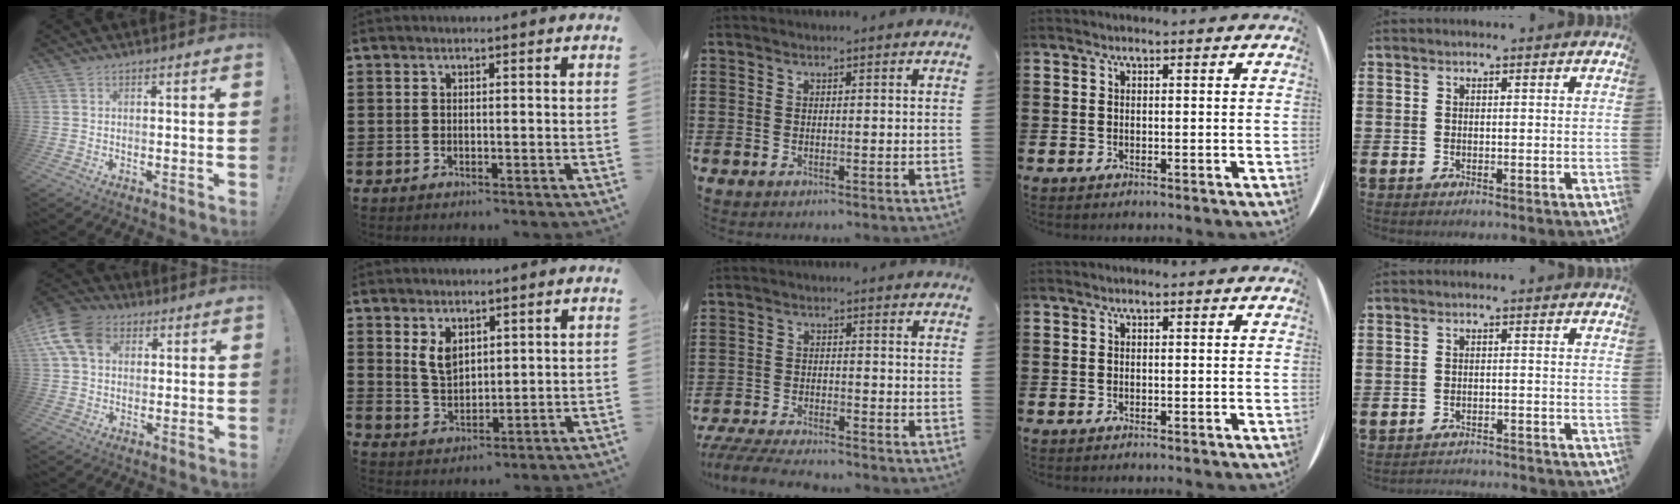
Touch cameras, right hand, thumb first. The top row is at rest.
{"thumb": {"total": 12.9, "force": [4.6, 9.2, 7.8], "torque": [-0.158, -0.007, 0.090]}, "index": {"total": 4.1, "force": [2.2, 2.5, 2.4], "torque": [-0.055, 0.007, 0.040]}, "middle": {"total": 5.0, "force": [-4.8, 0.5, 1.2], "torque": [-0.030, -0.002, -0.099]}, "little": {"total": 2.0, "force": [-2.0, -0.1, -0.1], "torque": [-0.003, 0.004, -0.044]}}